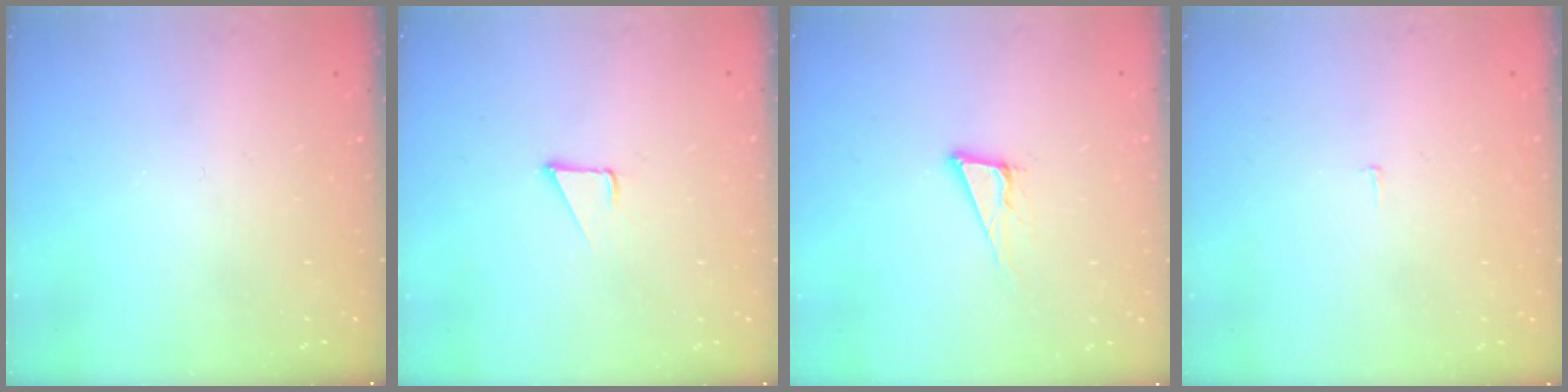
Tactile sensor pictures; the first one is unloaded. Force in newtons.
{"total": 3.6, "press": 3.6, "slide": 0.3}
{"total": 8.3, "press": 7.6, "slide": 3.4}
{"total": 2.2, "press": 2.2, "slide": 0.1}